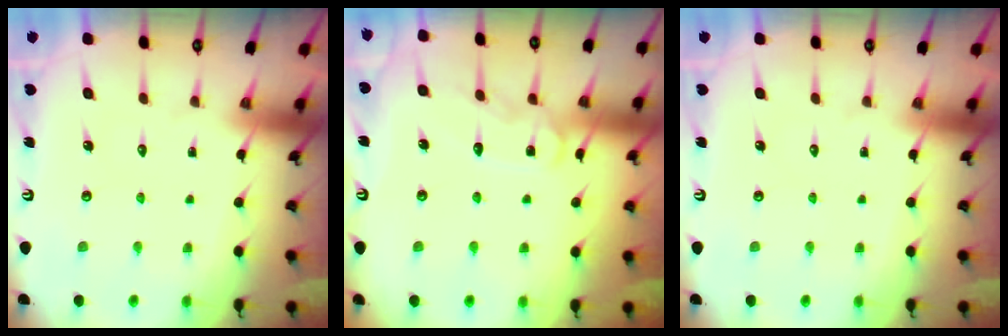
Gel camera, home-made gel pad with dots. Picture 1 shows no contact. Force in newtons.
{"total": 10.0, "press": 9.9, "slide": 0.8}
{"total": 0.0}